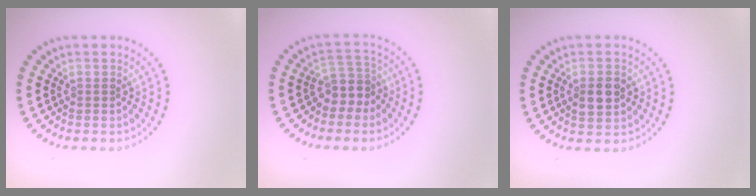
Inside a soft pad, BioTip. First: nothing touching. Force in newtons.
{"total": 2.8, "press": 2.2, "slide": 1.7}
{"total": 2.7, "press": 2.7, "slide": 0.2}